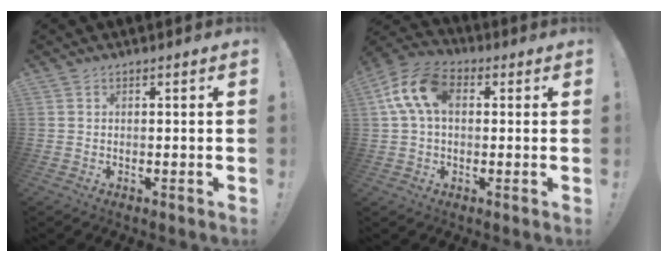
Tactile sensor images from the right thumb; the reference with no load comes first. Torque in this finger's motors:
{"motor_torque": [0.32, 0.32, 0.18, 0.17, 0.23]}